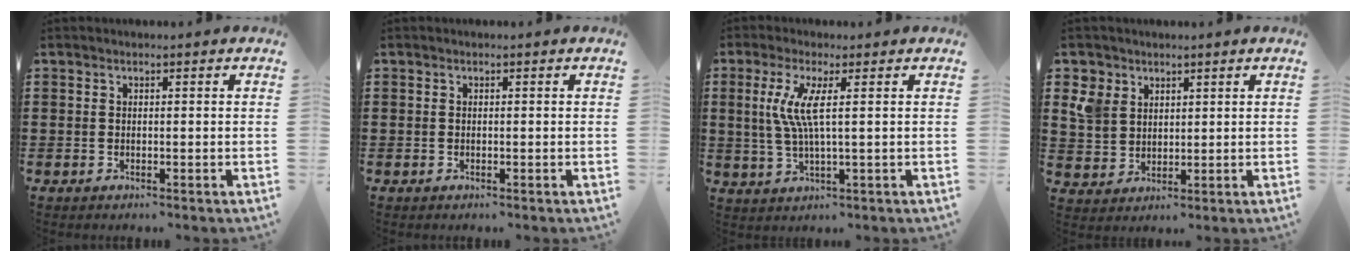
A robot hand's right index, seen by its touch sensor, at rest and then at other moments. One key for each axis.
{"total": 0.0}
{"total": 6.2, "fx": 1.2, "fy": 0.4, "fz": 6.1, "tx": -0.139, "ty": -0.014, "tz": 0.011}
{"total": 5.4, "fx": 2.6, "fy": 4.5, "fz": 1.4, "tx": -0.051, "ty": 0.018, "tz": 0.050}